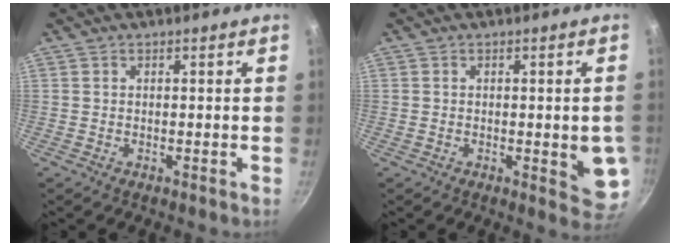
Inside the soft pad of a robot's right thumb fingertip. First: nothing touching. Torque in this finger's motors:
{"motor_torque": [2.60, 2.42, 1.28, -0.97, 0.24]}